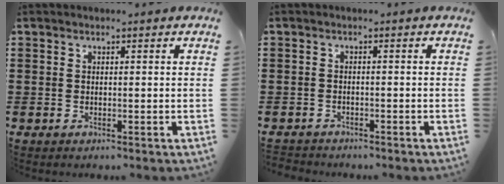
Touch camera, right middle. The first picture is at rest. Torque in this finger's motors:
{"motor_torque": [1.73, 0.41, -0.95, -0.21]}